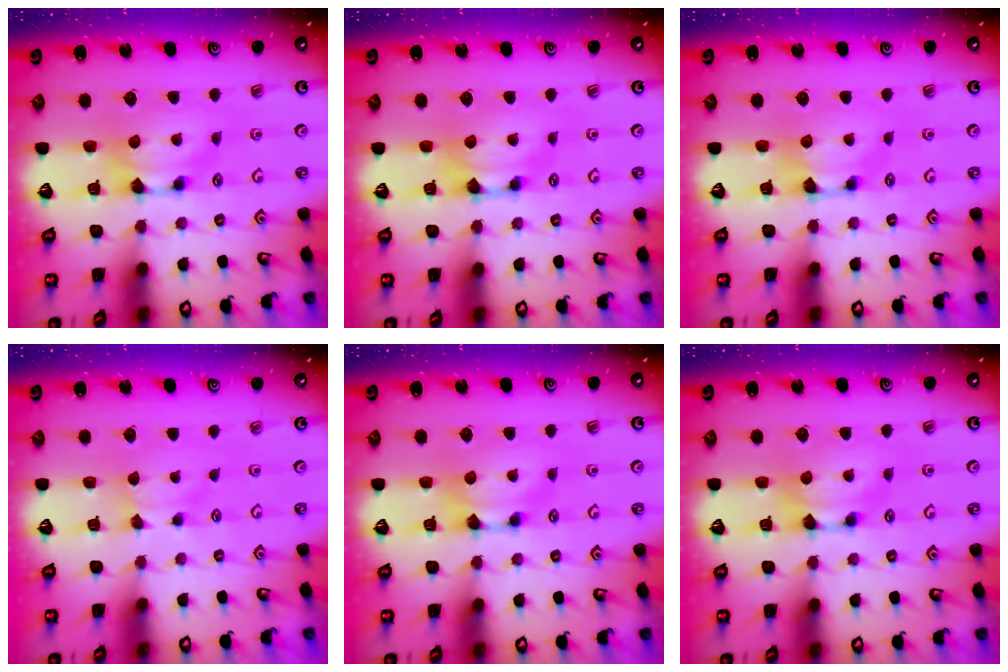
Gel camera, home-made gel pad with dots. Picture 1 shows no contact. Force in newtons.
{"total": 0.0}
{"total": 0.0}
{"total": 1.9, "press": 1.8, "slide": 0.6}
{"total": 0.0}
{"total": 0.0}